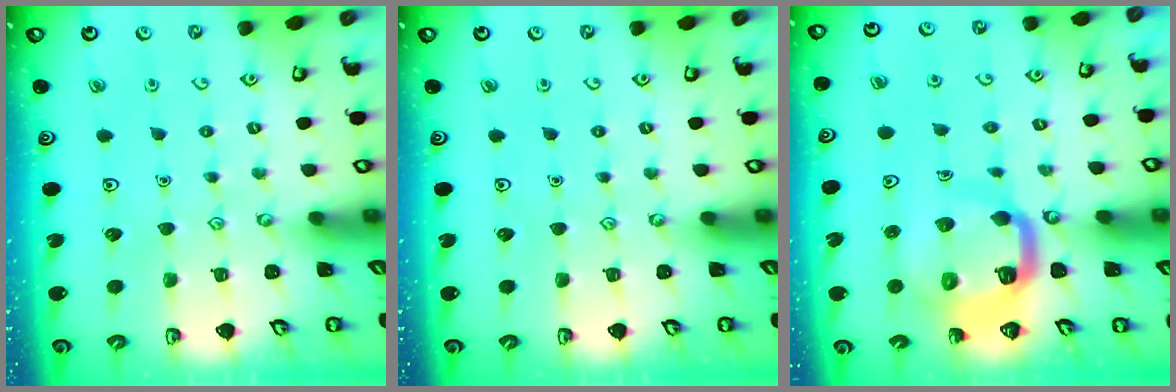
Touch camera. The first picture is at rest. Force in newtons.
{"total": 0.0}
{"total": 12.8, "press": 12.7, "slide": 1.6}